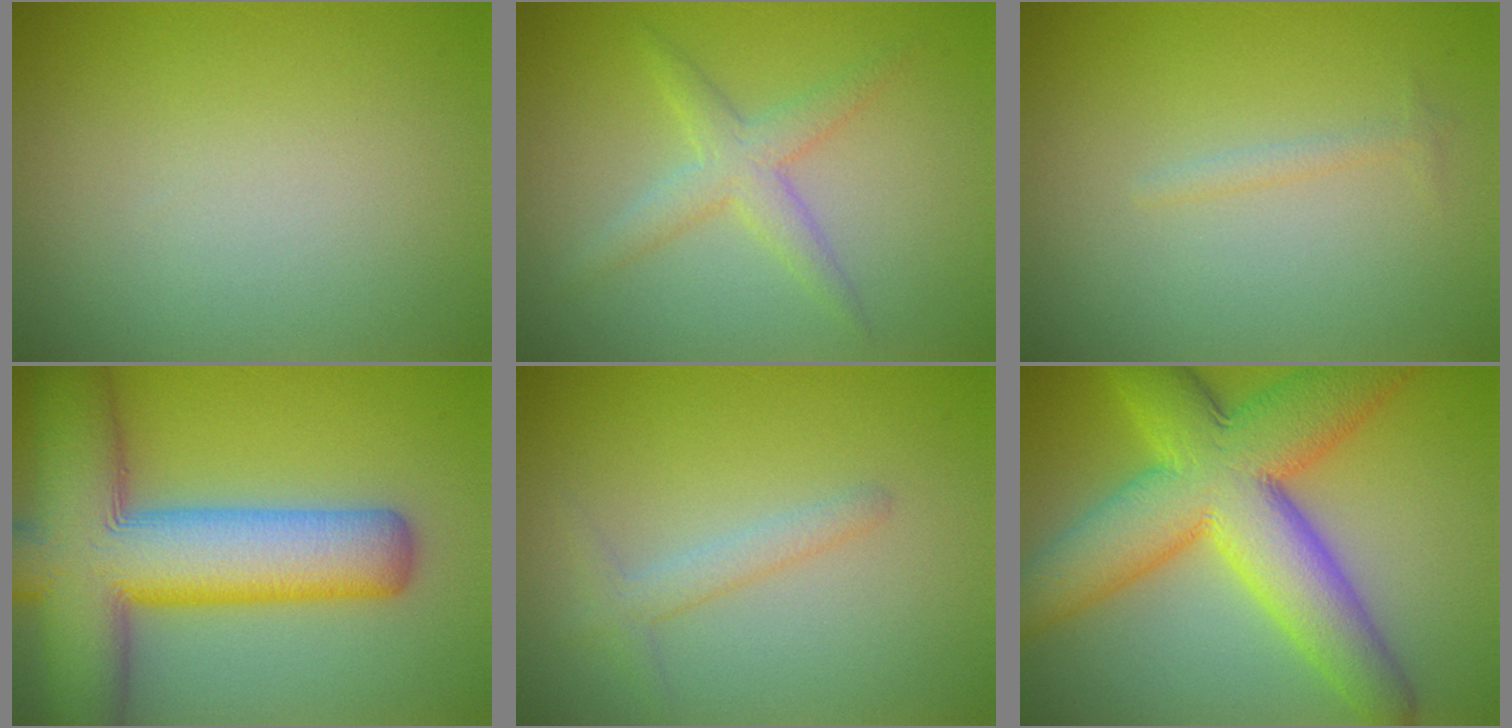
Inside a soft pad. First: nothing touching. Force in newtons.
{"total": 2.8, "press": 2.8, "slide": 0.1}
{"total": 0.8, "press": 0.8, "slide": 0.0}
{"total": 13.3, "press": 13.3, "slide": 0.5}
{"total": 1.7, "press": 1.7, "slide": 0.1}
{"total": 11.9, "press": 11.9, "slide": 0.2}